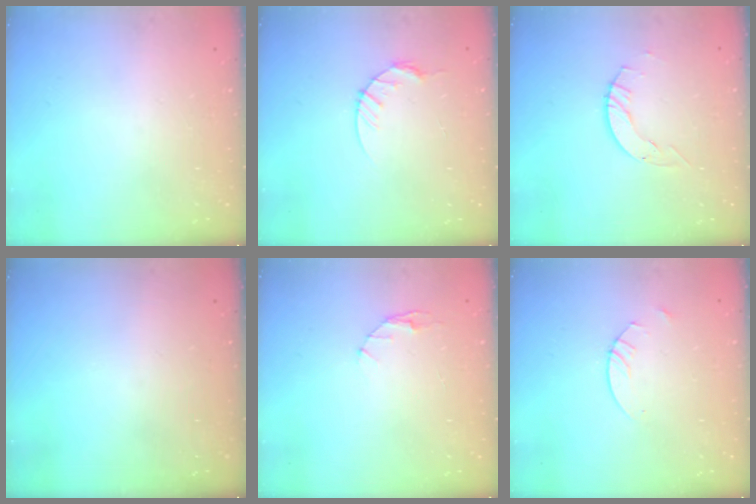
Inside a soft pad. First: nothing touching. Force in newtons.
{"total": 5.1, "press": 5.0, "slide": 0.6}
{"total": 2.1, "press": 2.1, "slide": 0.3}
{"total": 0.0}
{"total": 2.9, "press": 2.9, "slide": 0.4}
{"total": 2.4, "press": 2.4, "slide": 0.1}